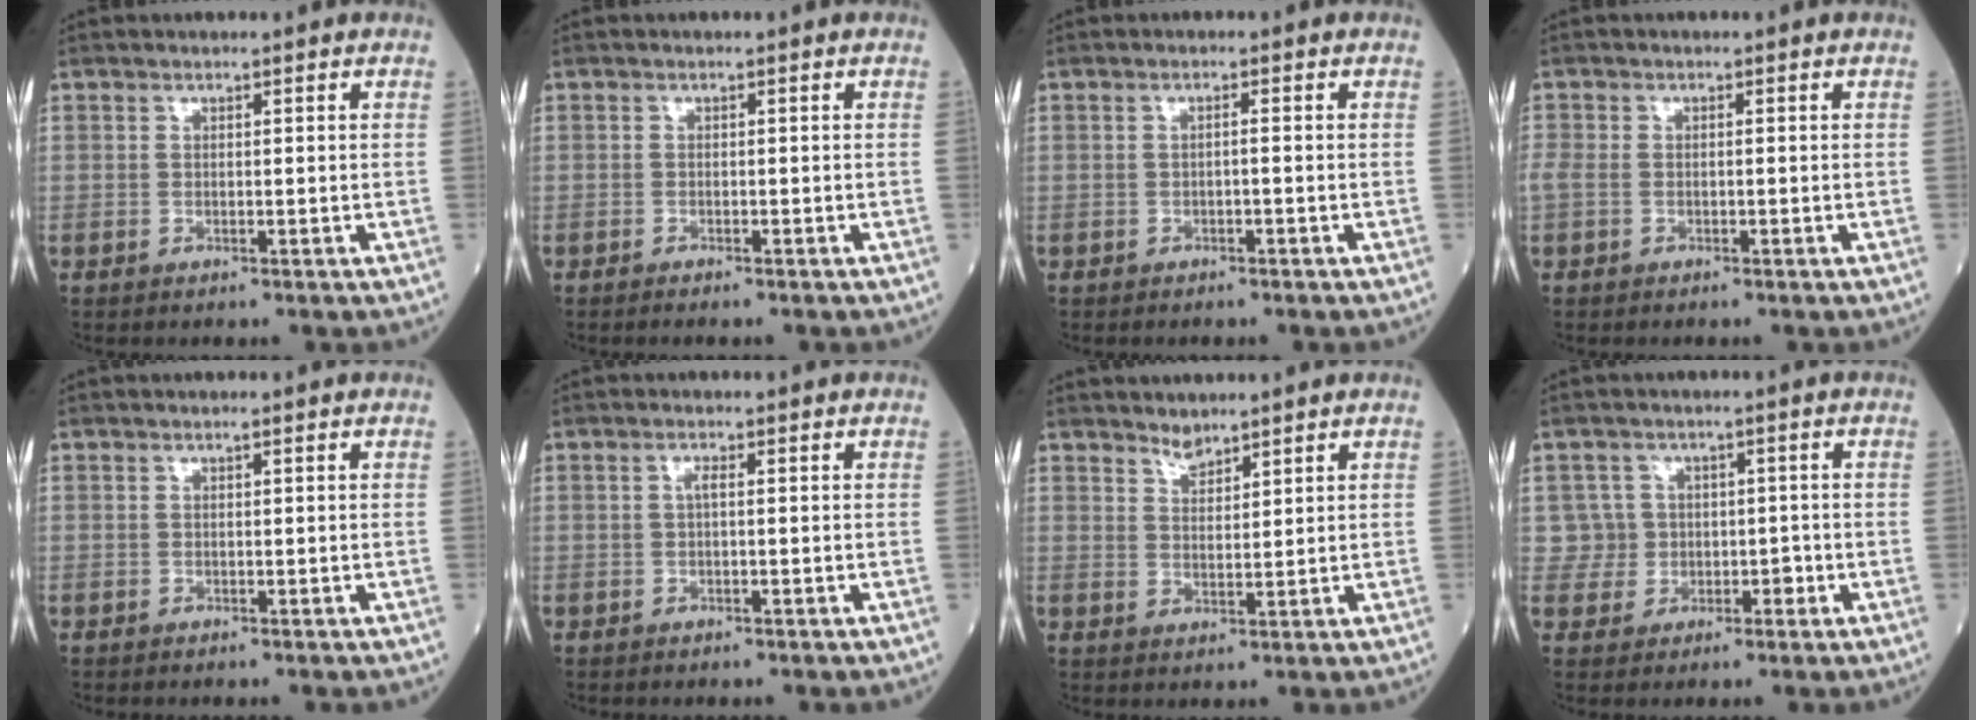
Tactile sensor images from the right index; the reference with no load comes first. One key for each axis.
{"total": 1.0, "fx": -0.9, "fy": 0.1, "fz": 0.5, "tx": -0.010, "ty": -0.002, "tz": -0.013}
{"total": 0.8, "fx": -0.3, "fy": 0.0, "fz": 0.8, "tx": -0.011, "ty": 0.002, "tz": -0.004}
{"total": 2.0, "fx": -0.4, "fy": 1.1, "fz": 1.6, "tx": -0.056, "ty": 0.013, "tz": -0.007}
{"total": 0.0}
{"total": 1.0, "fx": 0.1, "fy": 0.2, "fz": 1.0, "tx": -0.020, "ty": 0.003, "tz": -0.001}
{"total": 2.3, "fx": 2.2, "fy": 0.6, "fz": 0.5, "tx": -0.006, "ty": -0.002, "tz": 0.041}
{"total": 4.2, "fx": 0.0, "fy": 4.2, "fz": -0.2, "tx": 0.023, "ty": 0.016, "tz": 0.002}